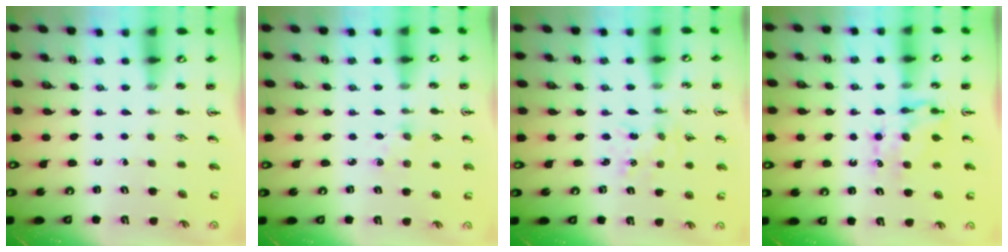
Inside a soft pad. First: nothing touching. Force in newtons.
{"total": 2.2, "press": 2.2, "slide": 0.4}
{"total": 1.5, "press": 1.4, "slide": 0.4}
{"total": 7.5, "press": 7.4, "slide": 0.7}